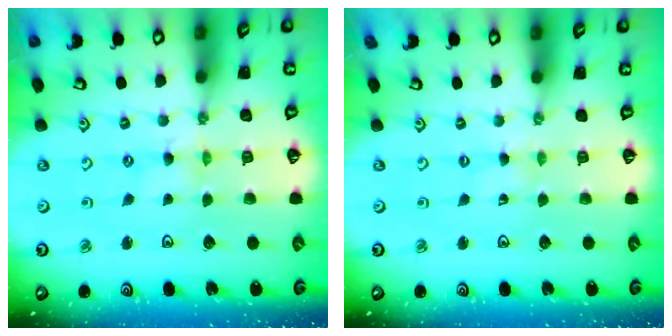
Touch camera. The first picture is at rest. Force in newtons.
{"total": 0.0}